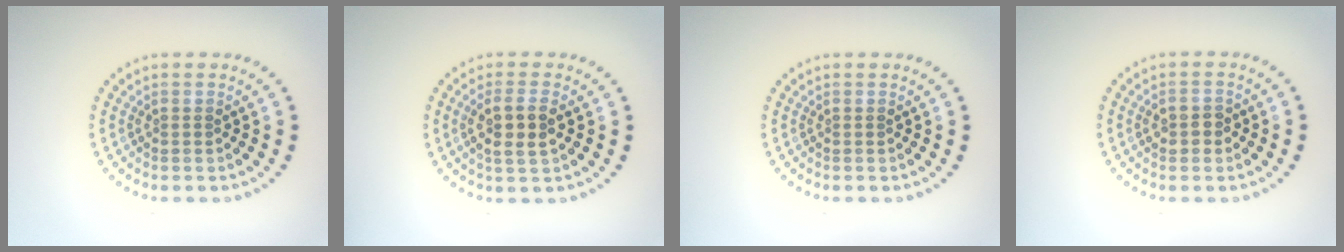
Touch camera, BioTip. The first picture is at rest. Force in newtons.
{"total": 2.9, "press": 2.7, "slide": 1.0}
{"total": 0.0}
{"total": 1.8, "press": 1.8, "slide": 0.1}